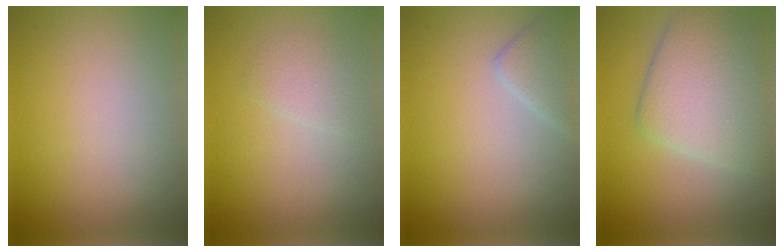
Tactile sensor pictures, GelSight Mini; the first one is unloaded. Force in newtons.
{"total": 1.5, "press": 1.5, "slide": 0.0}
{"total": 2.2, "press": 2.2, "slide": 0.2}
{"total": 7.0, "press": 7.0, "slide": 0.2}